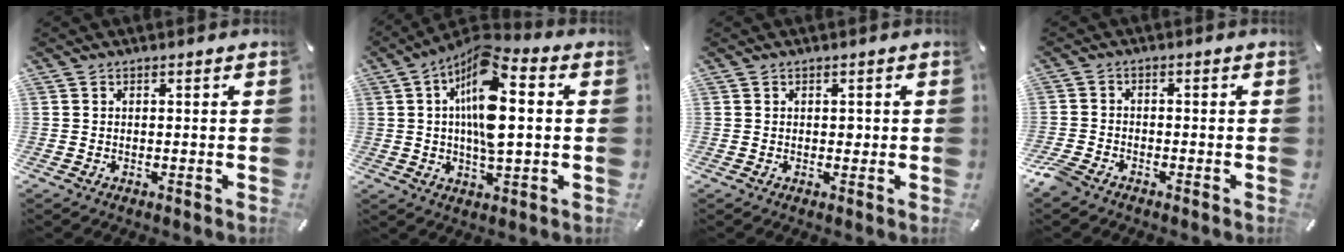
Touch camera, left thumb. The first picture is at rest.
{"total": 14.9, "force": [2.4, 6.1, 13.4], "torque": [-0.250, -0.006, 0.039]}
{"total": 1.3, "force": [0.1, 1.1, 0.7], "torque": [0.001, -0.003, -0.003]}
{"total": 3.2, "force": [-2.6, 1.5, 1.2], "torque": [-0.038, 0.008, -0.055]}